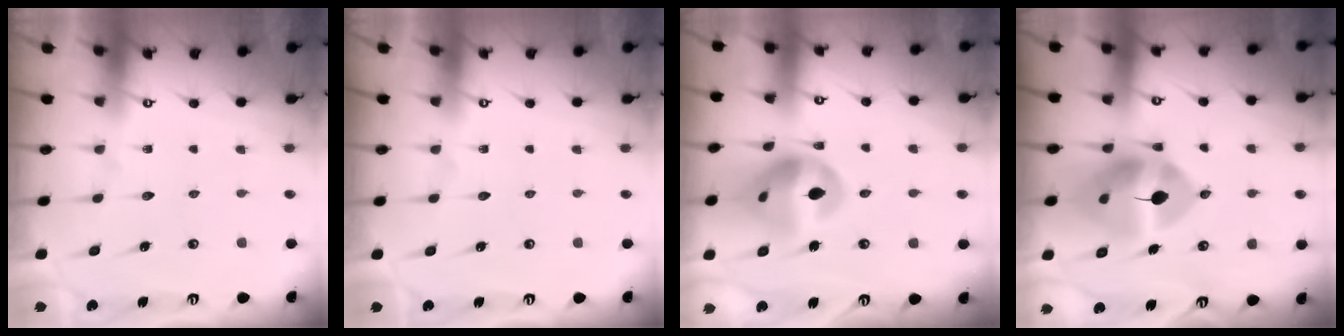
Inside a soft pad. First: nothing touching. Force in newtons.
{"total": 0.0}
{"total": 15.0, "press": 14.9, "slide": 1.9}
{"total": 13.7, "press": 13.5, "slide": 2.2}